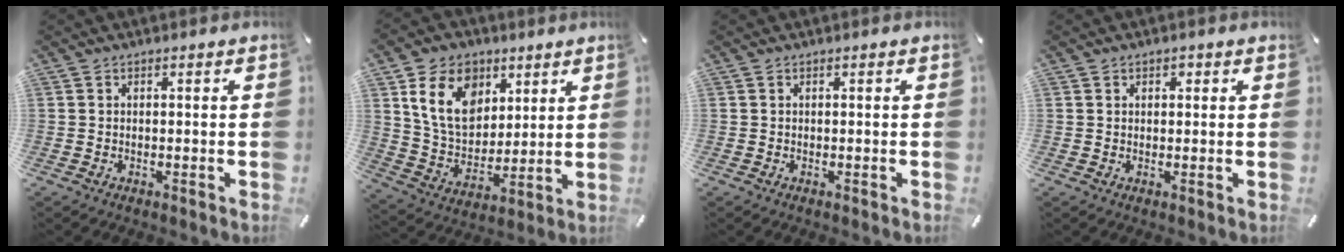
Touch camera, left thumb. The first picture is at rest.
{"total": 14.6, "force": [6.3, 10.9, 7.4], "torque": [-0.148, -0.015, 0.120]}
{"total": 0.0}
{"total": 1.0, "force": [0.4, 0.9, 0.3], "torque": [0.003, 0.001, 0.005]}